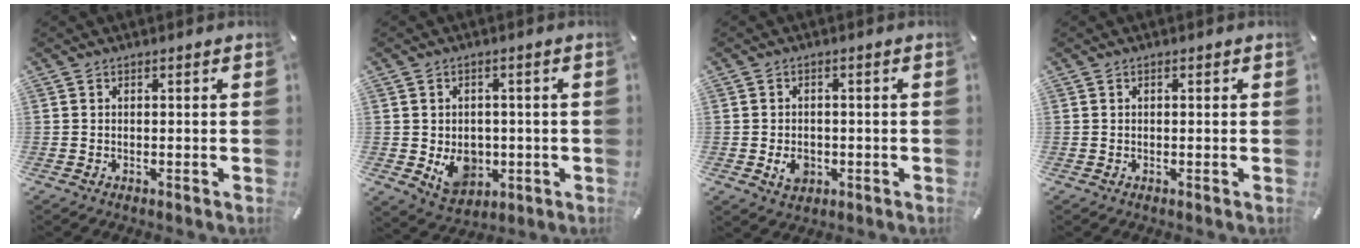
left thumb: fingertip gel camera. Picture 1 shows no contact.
{"total": 8.2, "force": [-1.3, 7.0, 4.2], "torque": [-0.047, 0.005, -0.018]}
{"total": 4.7, "force": [-1.2, 3.7, 2.6], "torque": [-0.041, 0.001, -0.021]}
{"total": 0.7, "force": [0.1, 0.5, 0.5], "torque": [-0.009, 0.003, 0.000]}